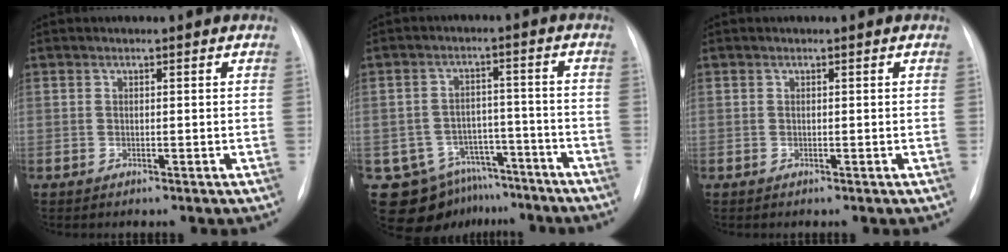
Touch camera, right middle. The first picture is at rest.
{"total": 10.6, "force": [-7.6, 7.2, 1.4], "torque": [-0.017, 0.041, -0.102]}
{"total": 0.0}